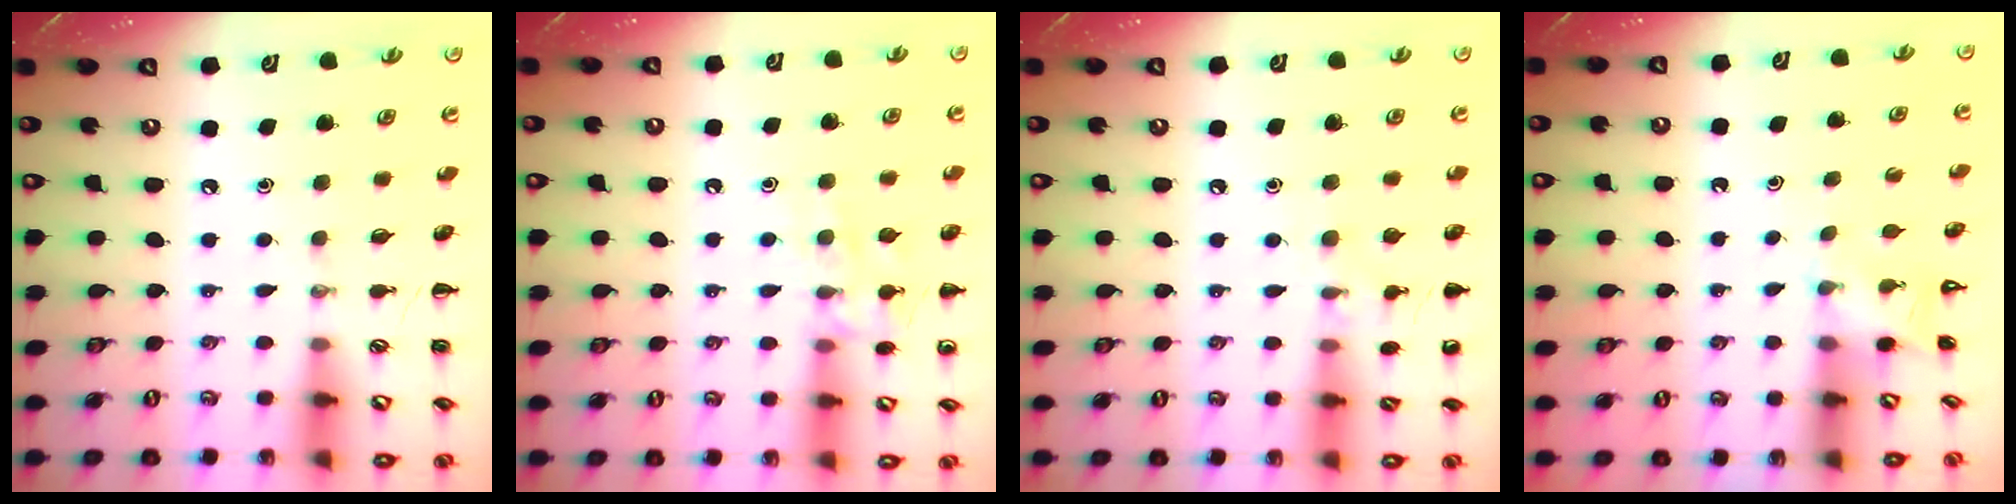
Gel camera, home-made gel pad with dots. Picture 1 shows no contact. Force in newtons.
{"total": 10.0, "press": 9.9, "slide": 1.0}
{"total": 6.6, "press": 6.3, "slide": 1.9}
{"total": 3.5, "press": 3.3, "slide": 1.2}